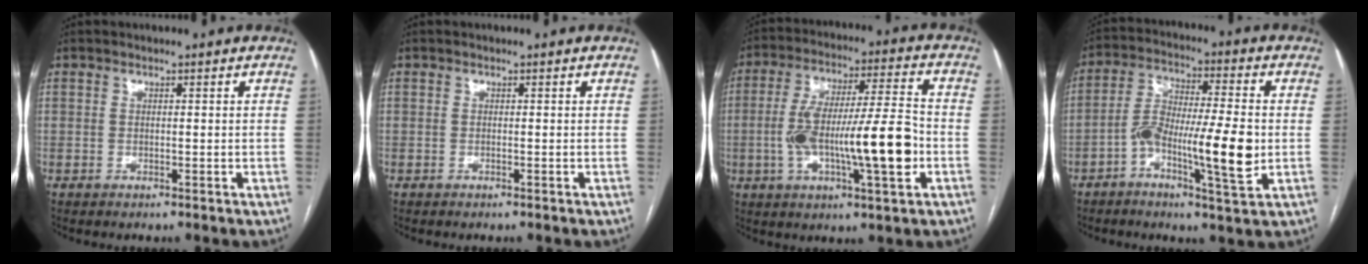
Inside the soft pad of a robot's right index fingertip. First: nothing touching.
{"total": 0.0}
{"total": 16.5, "force": [-3.3, 2.2, 16.0], "torque": [-0.287, 0.011, -0.053]}
{"total": 12.1, "force": [-3.0, 1.7, 11.6], "torque": [-0.212, 0.009, -0.053]}